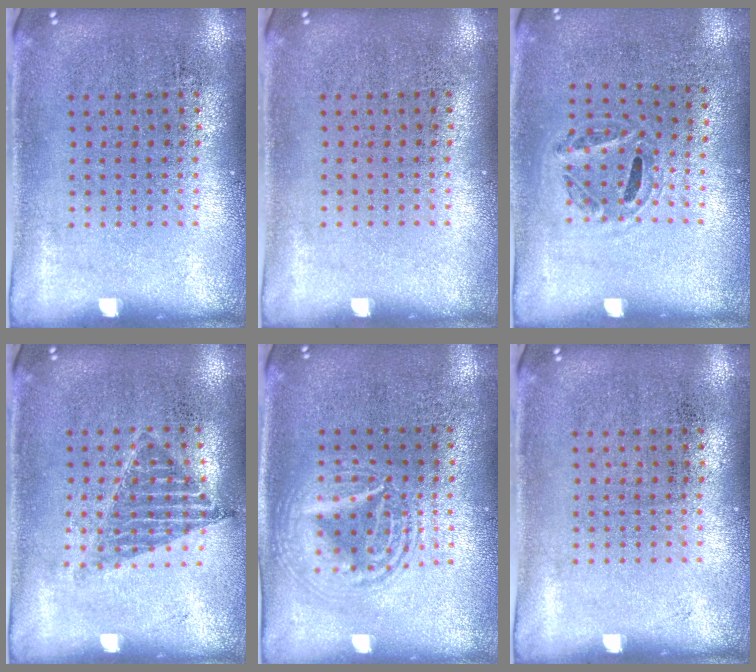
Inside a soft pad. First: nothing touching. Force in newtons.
{"total": 0.0}
{"total": 1.1, "press": 0.7, "slide": 0.9}
{"total": 0.9, "press": 0.8, "slide": 0.4}
{"total": 2.9, "press": 2.8, "slide": 0.3}
{"total": 0.0}